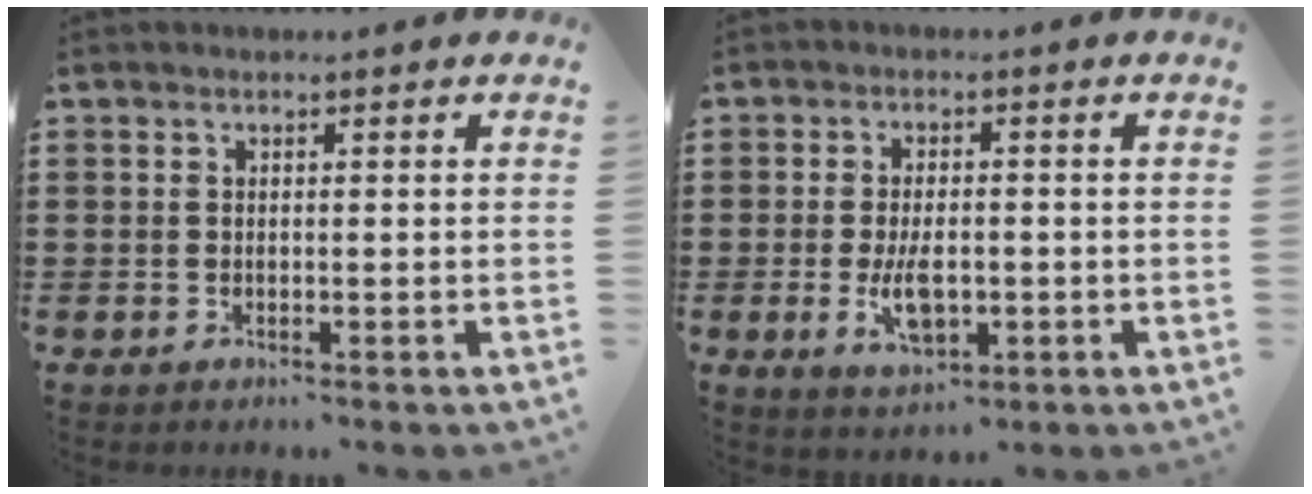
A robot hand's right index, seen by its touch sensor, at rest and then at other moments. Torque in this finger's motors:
{"motor_torque": [2.14, 0.00, 0.29, 0.08]}